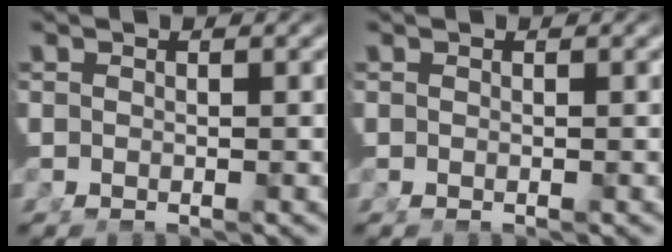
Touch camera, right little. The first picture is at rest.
{"total": 0.0}